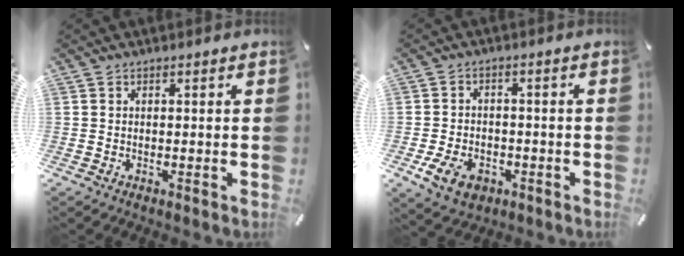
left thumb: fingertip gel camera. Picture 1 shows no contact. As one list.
[{"total": 7.4, "force": [-3.2, 5.3, 4.0], "torque": [-0.087, 0.008, -0.061]}]